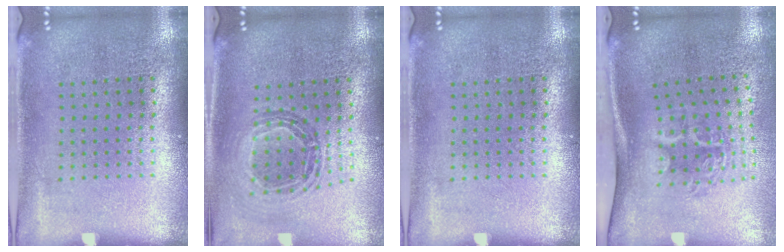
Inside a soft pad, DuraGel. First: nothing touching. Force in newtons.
{"total": 0.8, "press": 0.8, "slide": 0.0}
{"total": 0.0}
{"total": 1.9, "press": 1.2, "slide": 1.4}